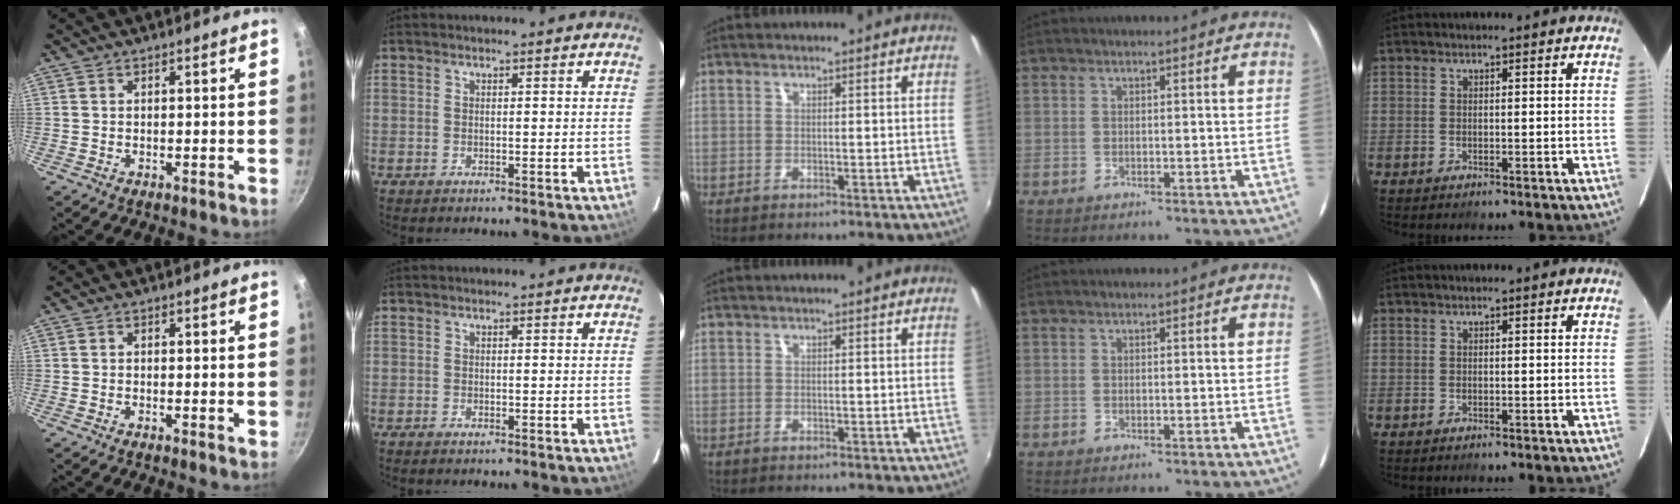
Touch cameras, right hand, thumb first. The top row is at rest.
{"thumb": {"total": 0.7, "force": [0.0, 0.2, 0.7], "torque": [-0.010, -0.001, -0.003]}, "index": {"total": 0.7, "force": [-0.6, 0.2, 0.2], "torque": [-0.006, -0.002, -0.012]}}